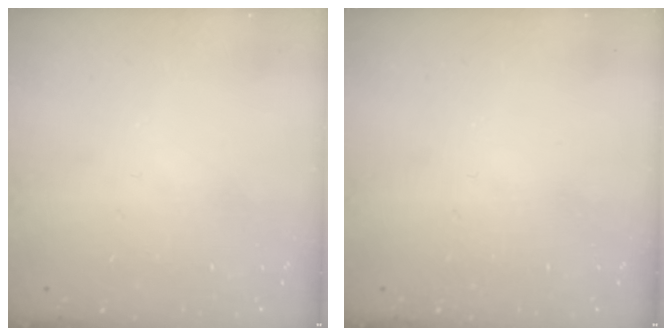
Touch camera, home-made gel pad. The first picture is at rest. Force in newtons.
{"total": 0.0}